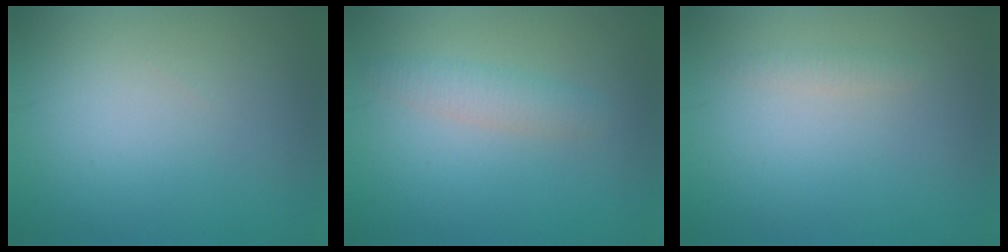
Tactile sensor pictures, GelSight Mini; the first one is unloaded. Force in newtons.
{"total": 2.1, "press": 2.1, "slide": 0.1}
{"total": 0.8, "press": 0.8, "slide": 0.0}